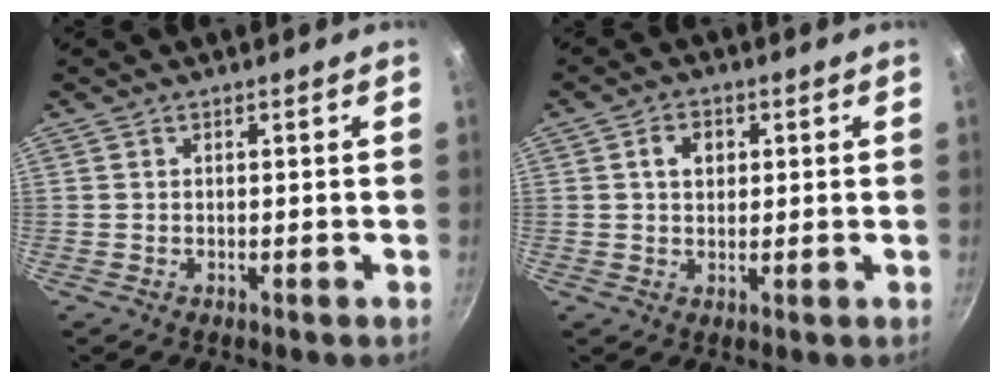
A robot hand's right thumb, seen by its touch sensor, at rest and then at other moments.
{"total": 4.2, "force": [1.1, 3.2, 2.5], "torque": [-0.023, 0.004, 0.017]}